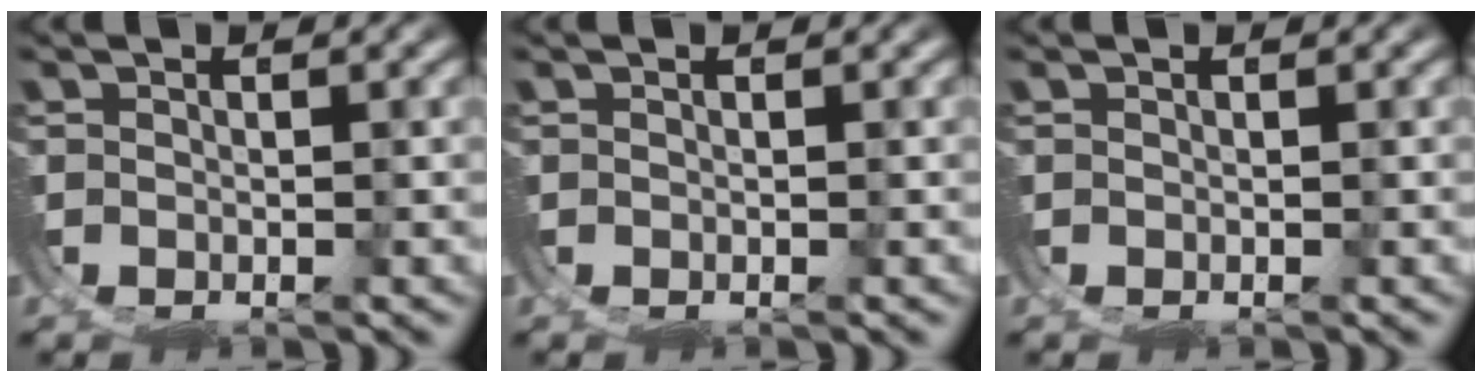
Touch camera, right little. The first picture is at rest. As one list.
[{"total": 0.0}, {"total": 0.0}]